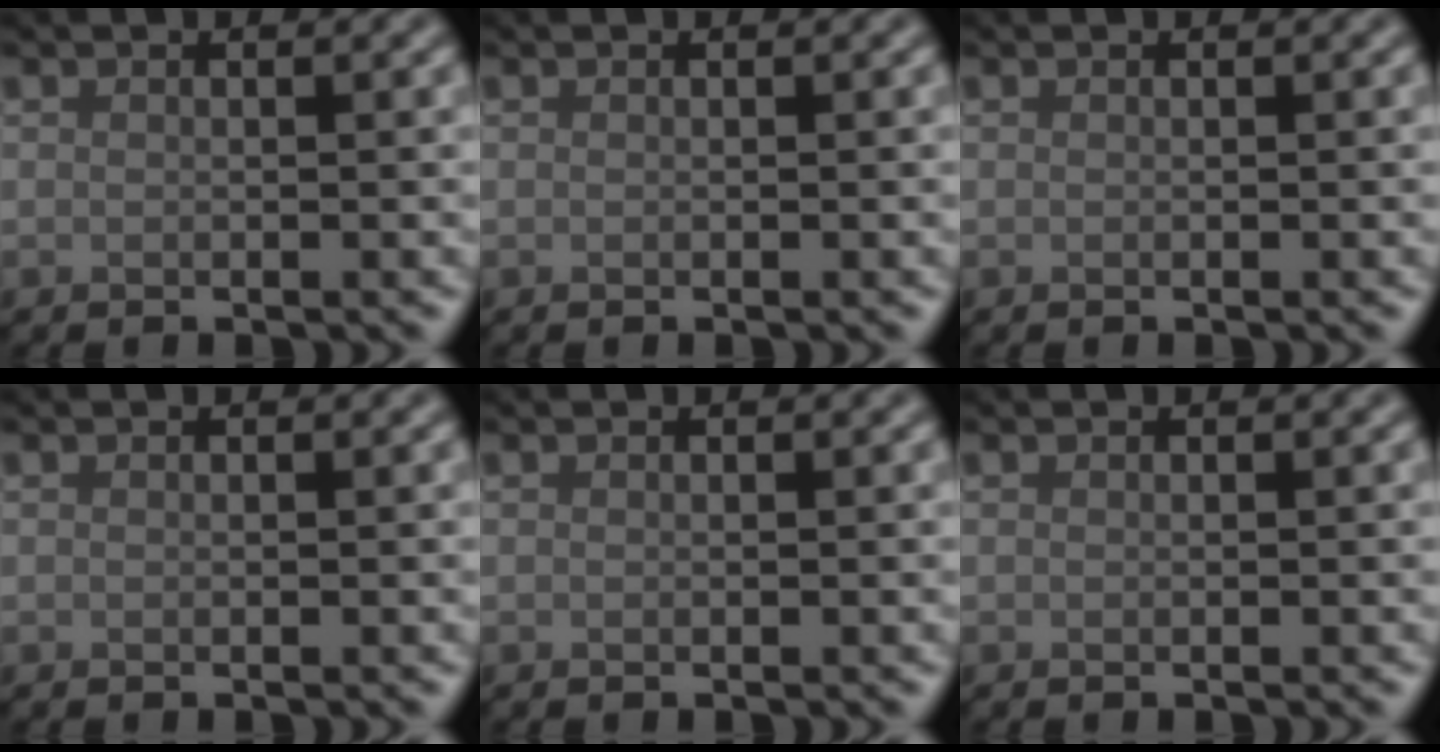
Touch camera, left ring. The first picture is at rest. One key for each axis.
{"total": 0.0}
{"total": 0.0}
{"total": 0.0}
{"total": 0.0}
{"total": 0.0}